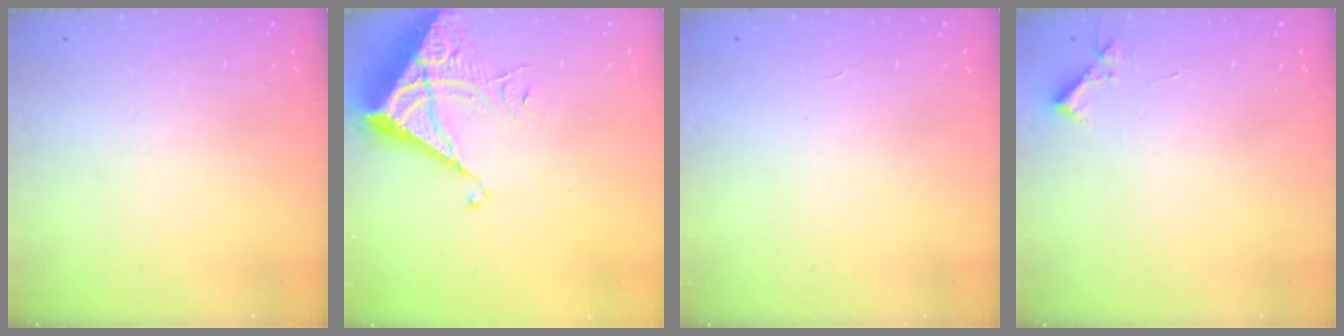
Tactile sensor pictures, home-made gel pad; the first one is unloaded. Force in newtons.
{"total": 7.0, "press": 7.0, "slide": 0.6}
{"total": 1.6, "press": 1.6, "slide": 0.1}
{"total": 3.6, "press": 3.6, "slide": 0.5}